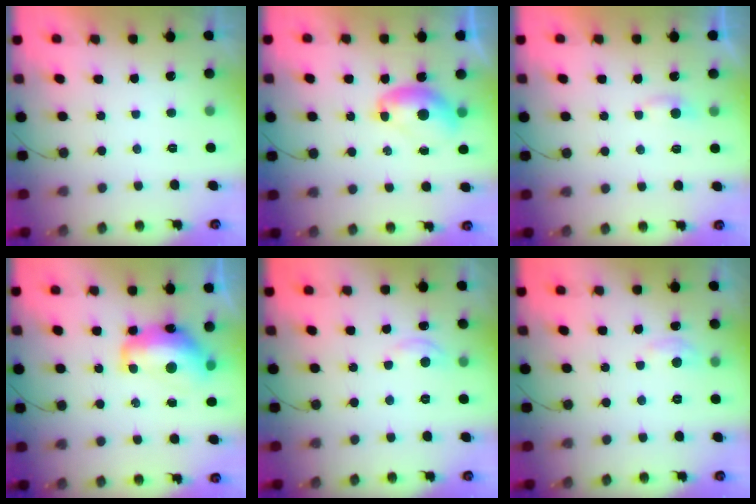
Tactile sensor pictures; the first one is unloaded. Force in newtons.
{"total": 7.6, "press": 7.5, "slide": 1.0}
{"total": 2.4, "press": 2.4, "slide": 0.3}
{"total": 13.6, "press": 13.6, "slide": 1.0}
{"total": 3.0, "press": 3.0, "slide": 0.4}
{"total": 4.4, "press": 4.3, "slide": 0.6}